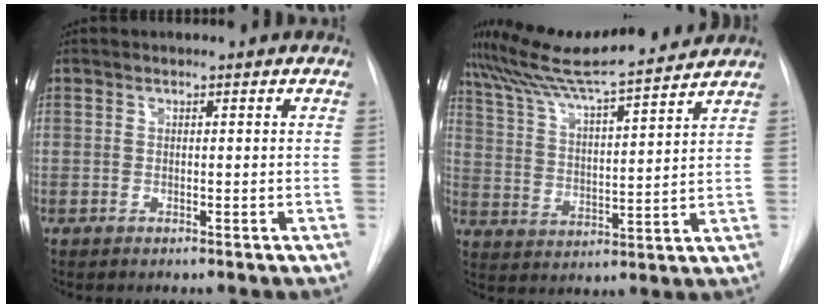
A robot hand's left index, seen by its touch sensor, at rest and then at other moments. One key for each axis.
{"total": 16.4, "fx": 15.1, "fy": 0.3, "fz": 6.6, "tx": -0.119, "ty": 0.010, "tz": 0.244}